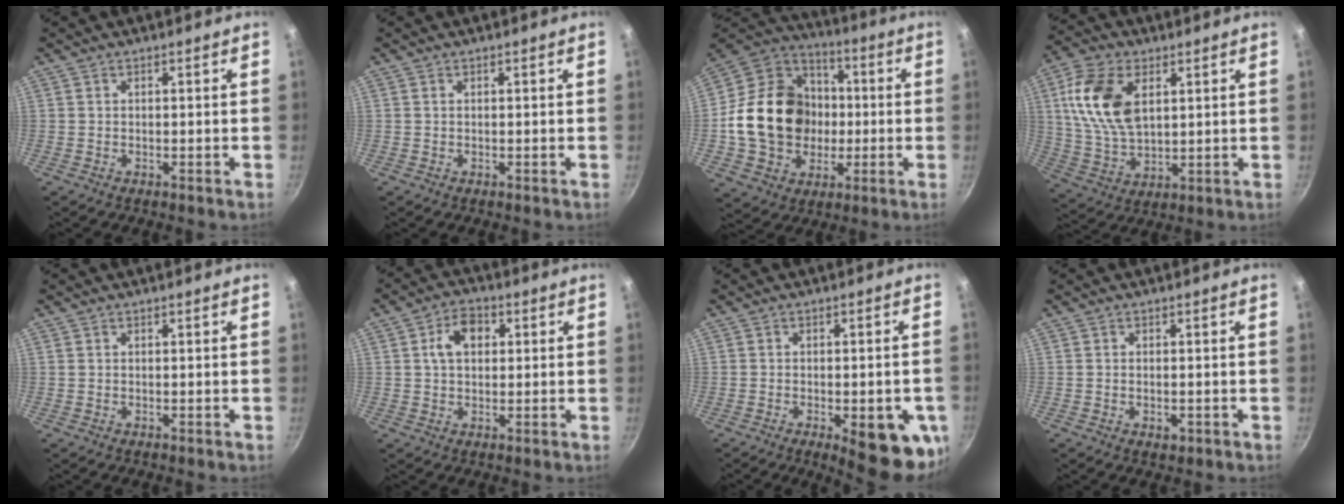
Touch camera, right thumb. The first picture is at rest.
{"total": 0.0}
{"total": 22.2, "force": [-1.2, 18.3, 12.6], "torque": [-0.193, 0.038, -0.016]}
{"total": 14.8, "force": [4.1, 8.6, 11.3], "torque": [-0.212, -0.008, 0.081]}
{"total": 0.0}
{"total": 6.7, "force": [1.5, 4.7, 4.5], "torque": [-0.054, 0.009, 0.019]}
{"total": 13.6, "force": [-4.5, 4.9, 11.9], "torque": [-0.111, 0.003, -0.052]}
{"total": 1.8, "force": [-0.6, 1.1, 1.4], "torque": [-0.020, -0.002, -0.009]}